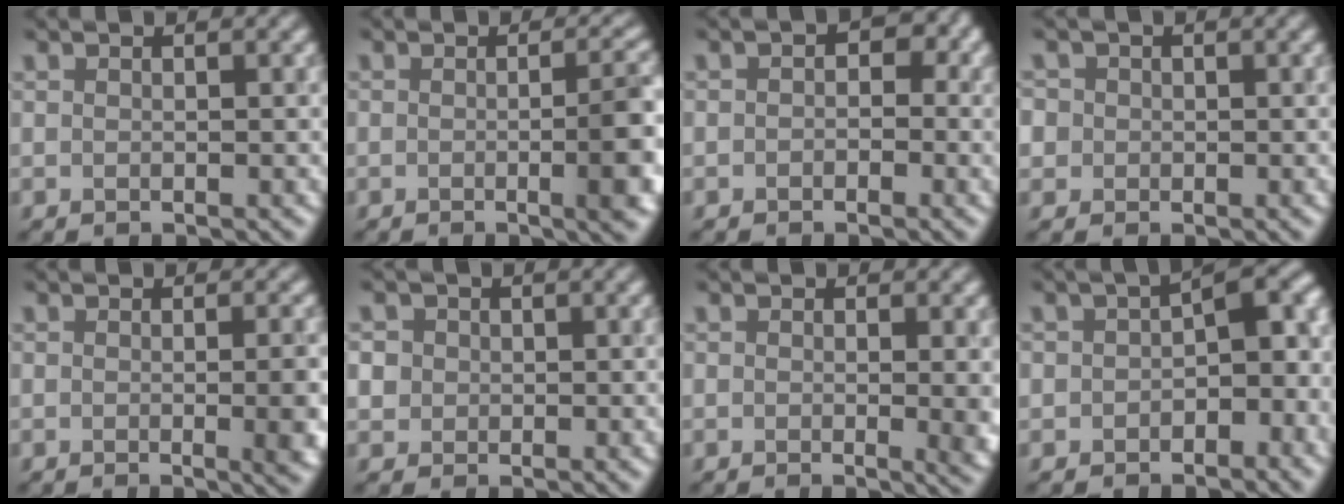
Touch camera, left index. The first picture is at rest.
{"total": 5.9, "force": [-0.9, 1.7, 5.6], "torque": [-0.063, -0.003, -0.009]}
{"total": 2.4, "force": [0.1, 1.8, 1.5], "torque": [-0.008, 0.002, -0.010]}
{"total": 3.3, "force": [1.0, 3.0, 1.2], "torque": [-0.011, 0.022, -0.004]}
{"total": 5.6, "force": [-0.7, 2.5, 5.0], "torque": [-0.029, 0.001, -0.008]}
{"total": 3.8, "force": [1.0, 3.3, 1.4], "torque": [-0.019, 0.024, 0.001]}
{"total": 3.6, "force": [-0.2, 1.5, 3.3], "torque": [-0.029, -0.008, -0.003]}
{"total": 6.9, "force": [-0.5, 4.2, 5.5], "torque": [-0.055, 0.015, -0.022]}